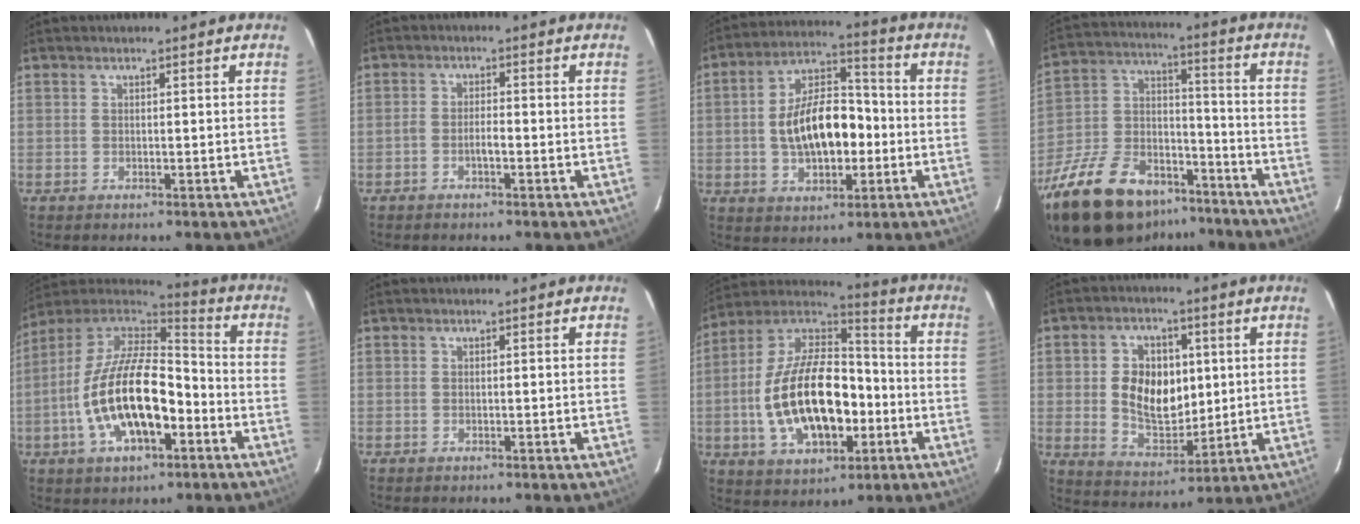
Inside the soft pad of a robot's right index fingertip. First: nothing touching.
{"total": 2.0, "force": [-1.2, 0.6, 1.5], "torque": [-0.037, 0.006, -0.026]}
{"total": 14.4, "force": [-1.9, 8.0, 11.8], "torque": [-0.217, 0.023, -0.024]}
{"total": 27.2, "force": [-19.0, 13.0, 14.5], "torque": [-0.314, 0.000, -0.301]}
{"total": 20.4, "force": [-6.4, 9.5, 16.9], "torque": [-0.340, -0.006, -0.113]}
{"total": 0.0}
{"total": 22.0, "force": [-4.7, 11.7, 18.0], "torque": [-0.361, 0.013, -0.070]}
{"total": 11.7, "force": [1.3, 8.1, 8.4], "torque": [-0.160, 0.009, 0.036]}